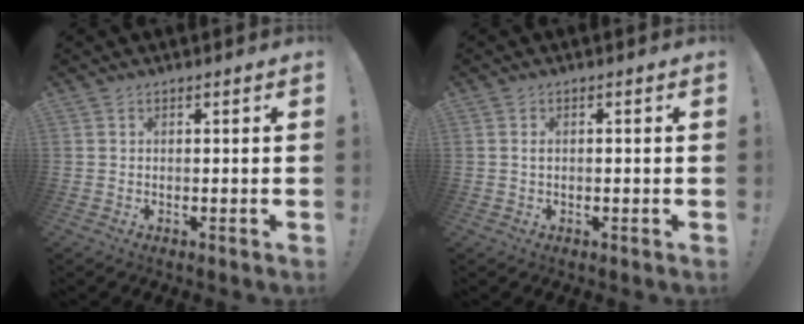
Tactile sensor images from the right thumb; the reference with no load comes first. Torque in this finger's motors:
{"motor_torque": [-0.22, -0.32, 0.34, -0.09, 0.09]}